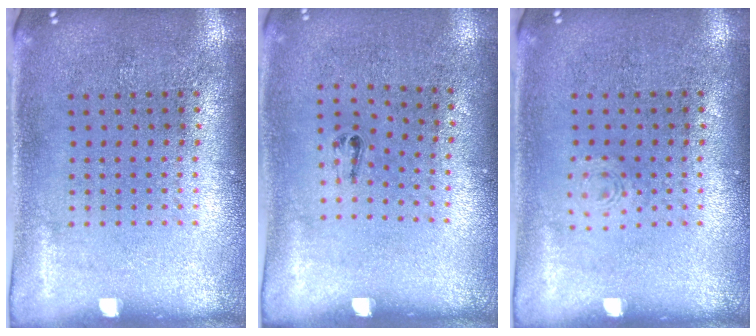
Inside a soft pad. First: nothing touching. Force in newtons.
{"total": 0.6, "press": 0.3, "slide": 0.6}
{"total": 0.6, "press": 0.6, "slide": 0.1}